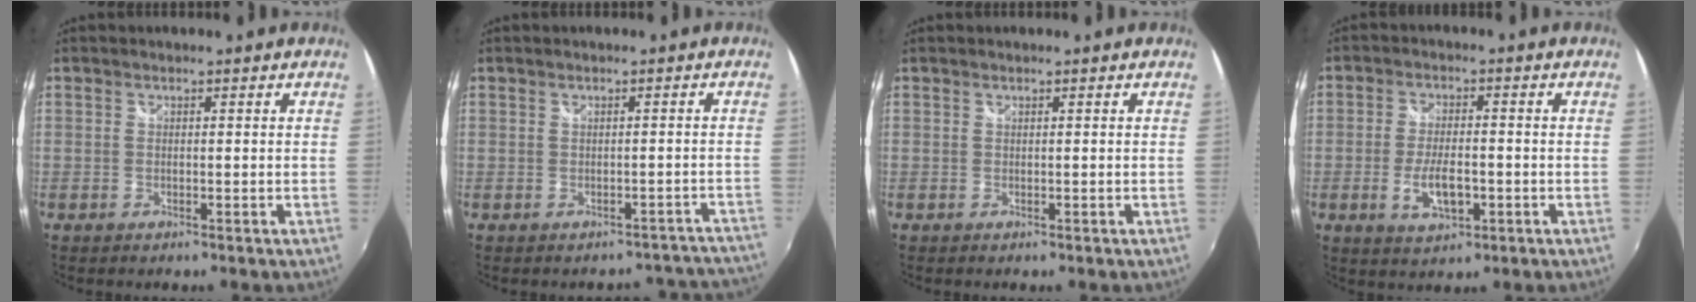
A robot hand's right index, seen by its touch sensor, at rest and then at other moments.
{"total": 9.5, "force": [-9.0, 2.9, 0.5], "torque": [0.012, 0.027, -0.089]}
{"total": 0.0}
{"total": 6.9, "force": [-2.0, 2.9, 6.0], "torque": [-0.121, -0.007, -0.033]}